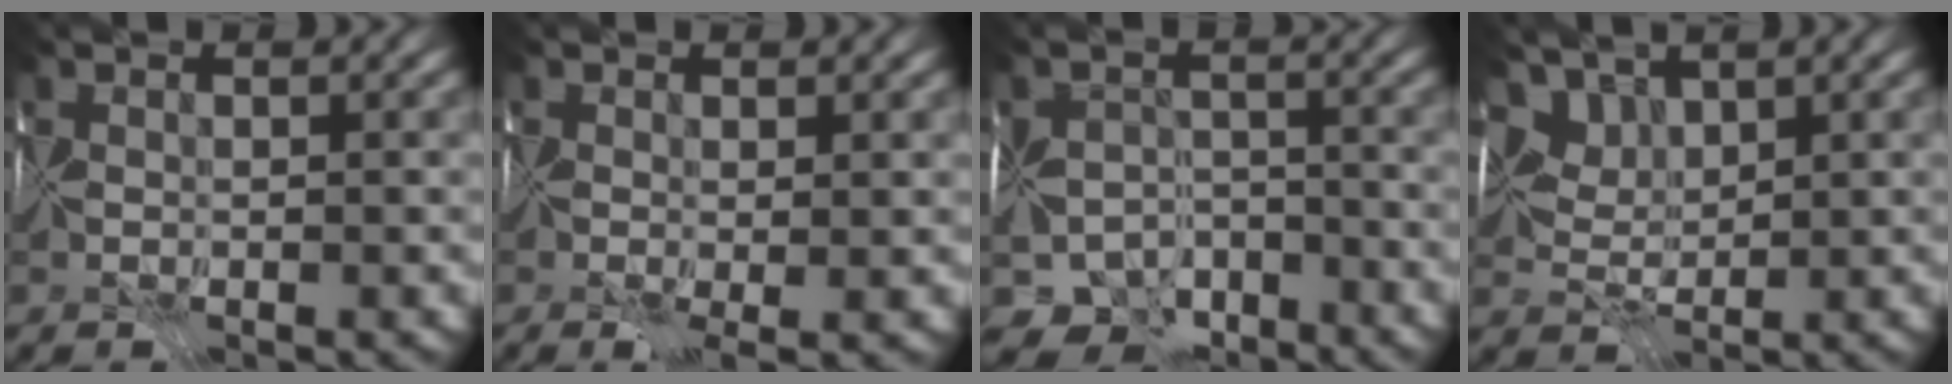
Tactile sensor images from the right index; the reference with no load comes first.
{"total": 2.4, "force": [-0.3, 0.7, 2.3], "torque": [-0.037, -0.007, -0.010]}
{"total": 5.9, "force": [-4.4, 3.6, 1.7], "torque": [-0.017, -0.011, -0.076]}
{"total": 4.7, "force": [3.3, 2.7, 1.9], "torque": [-0.047, -0.004, 0.074]}